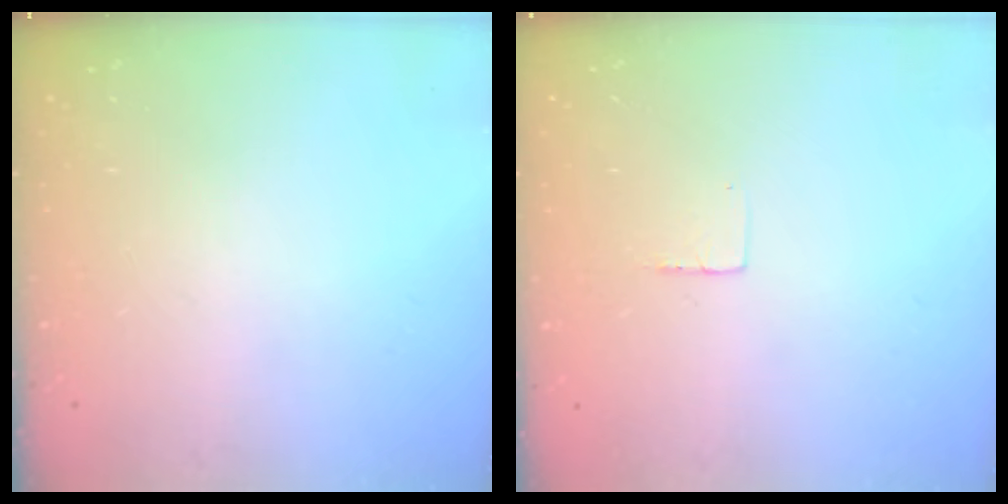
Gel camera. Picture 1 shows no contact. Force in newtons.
{"total": 3.0, "press": 3.0, "slide": 0.2}